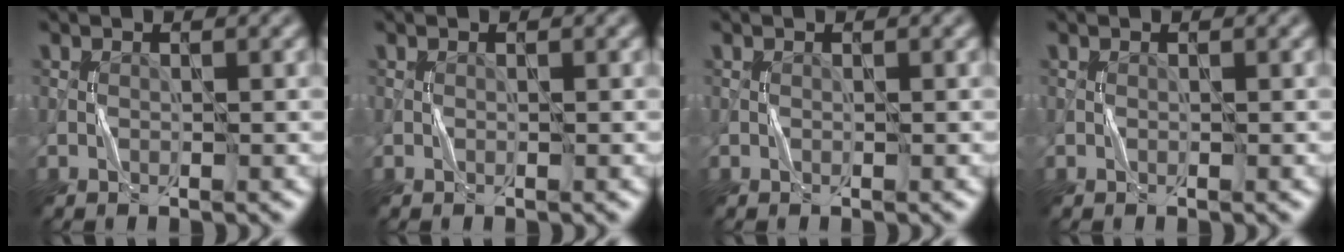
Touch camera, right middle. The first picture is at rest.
{"total": 0.0}
{"total": 0.0}
{"total": 0.0}